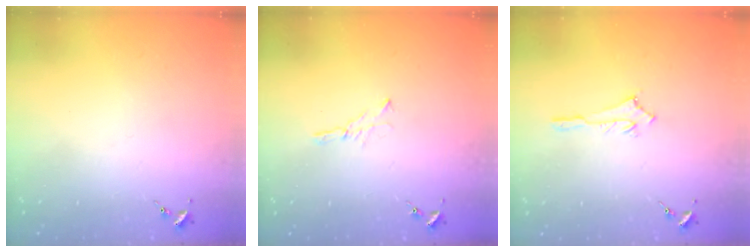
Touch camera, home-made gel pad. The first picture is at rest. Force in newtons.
{"total": 3.5, "press": 3.5, "slide": 0.4}
{"total": 2.6, "press": 2.6, "slide": 0.3}